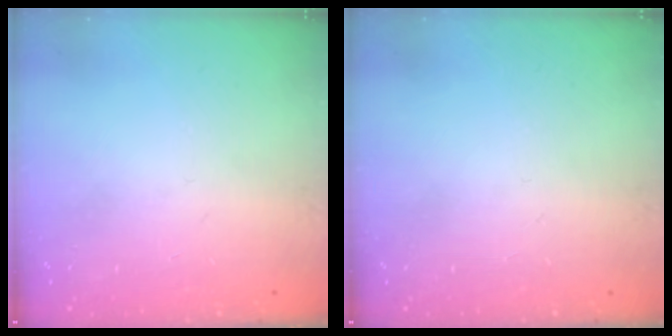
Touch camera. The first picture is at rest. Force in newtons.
{"total": 0.0}